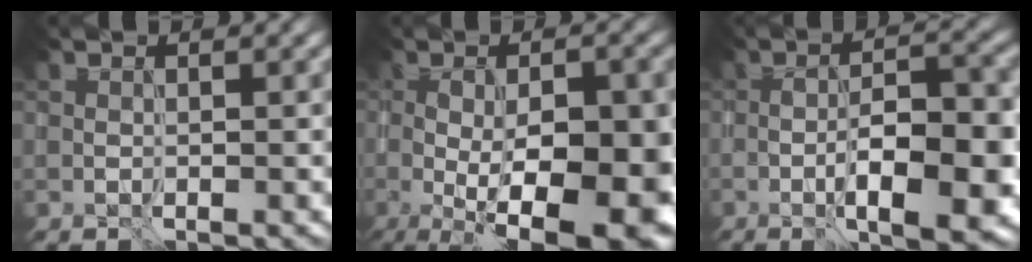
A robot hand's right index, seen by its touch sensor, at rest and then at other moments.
{"total": 14.2, "force": [-3.9, 5.7, 12.4], "torque": [-0.158, -0.013, -0.049]}
{"total": 8.0, "force": [-2.3, 2.6, 7.2], "torque": [-0.106, -0.001, -0.032]}